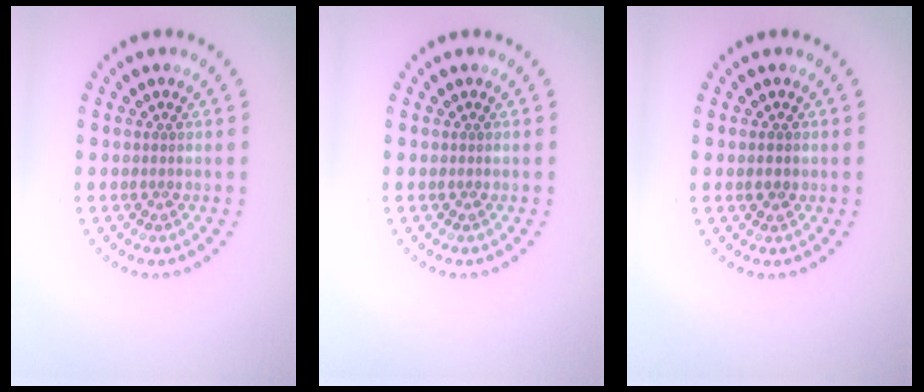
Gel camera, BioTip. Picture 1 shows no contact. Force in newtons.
{"total": 0.0}
{"total": 1.4, "press": 1.4, "slide": 0.2}